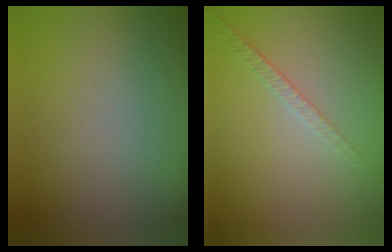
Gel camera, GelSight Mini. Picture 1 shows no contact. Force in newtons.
{"total": 1.4, "press": 0.8, "slide": 1.1}